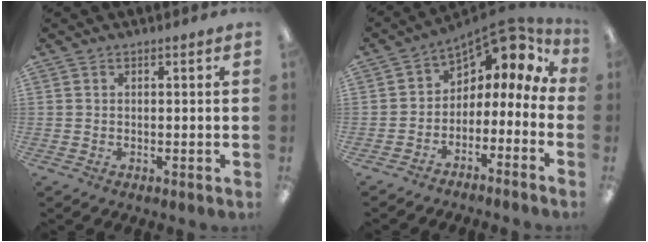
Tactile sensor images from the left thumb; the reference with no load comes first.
{"total": 4.7, "force": [2.1, 3.8, 1.9], "torque": [-0.021, -0.033, 0.034]}